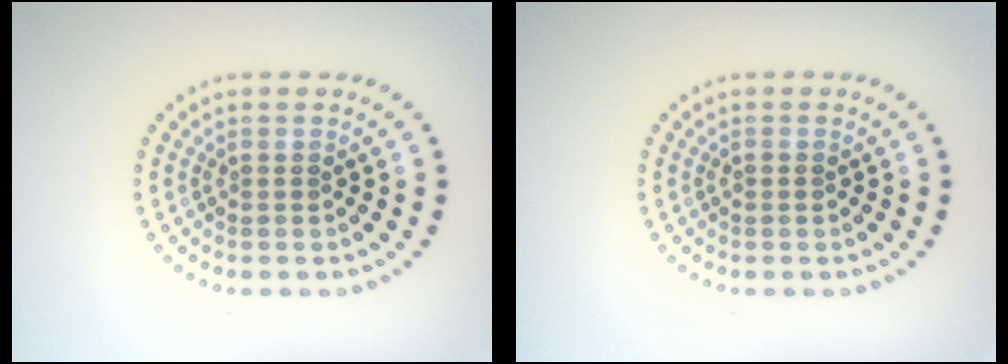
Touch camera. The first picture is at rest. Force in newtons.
{"total": 0.5, "press": 0.5, "slide": 0.2}